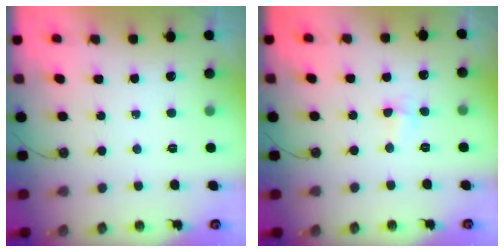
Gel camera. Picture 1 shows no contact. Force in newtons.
{"total": 4.7, "press": 3.3, "slide": 3.3}